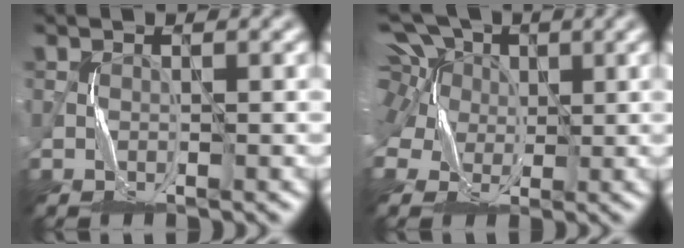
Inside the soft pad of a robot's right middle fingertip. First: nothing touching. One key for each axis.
{"total": 10.7, "fx": 4.1, "fy": 7.5, "fz": 6.3, "tx": -0.132, "ty": 0.042, "tz": 0.024}